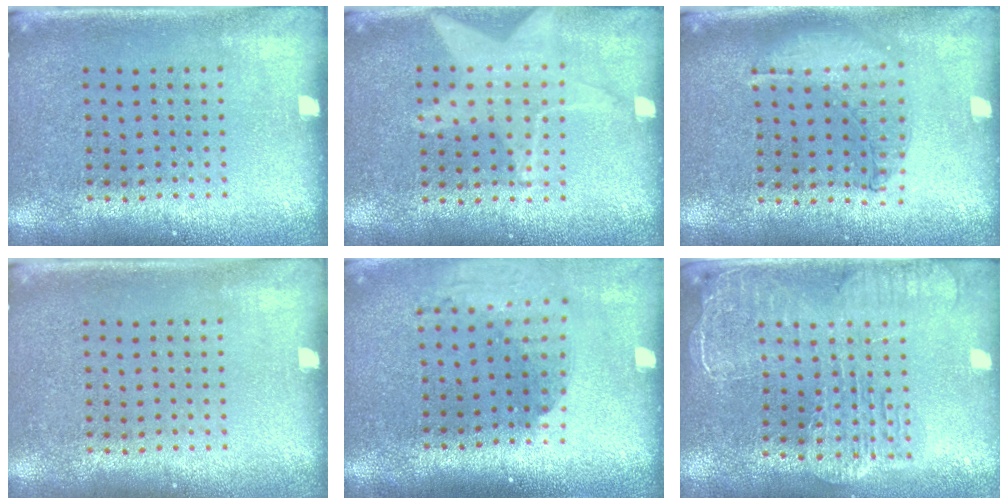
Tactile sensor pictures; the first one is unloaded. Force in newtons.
{"total": 1.5, "press": 1.4, "slide": 0.5}
{"total": 1.0, "press": 1.0, "slide": 0.3}
{"total": 0.0}
{"total": 1.9, "press": 1.4, "slide": 1.3}
{"total": 2.3, "press": 2.0, "slide": 1.1}